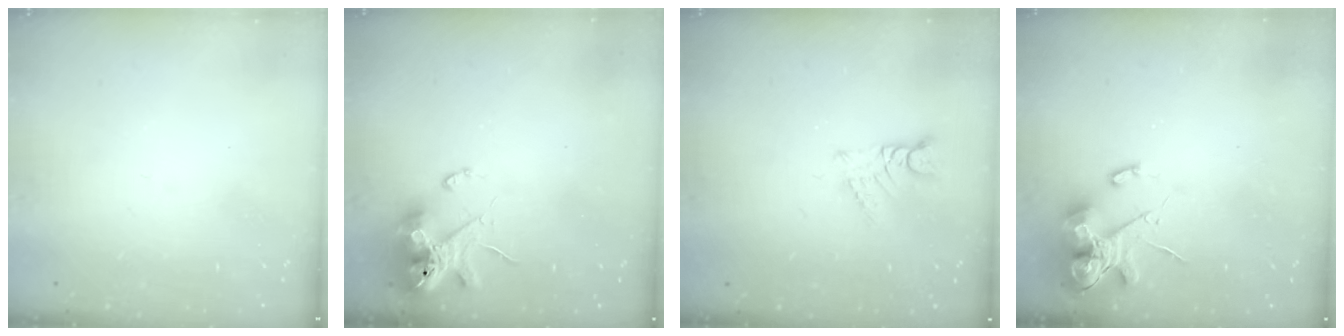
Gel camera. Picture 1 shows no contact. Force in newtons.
{"total": 11.8, "press": 11.6, "slide": 1.9}
{"total": 3.1, "press": 3.1, "slide": 0.2}
{"total": 11.7, "press": 11.6, "slide": 1.8}